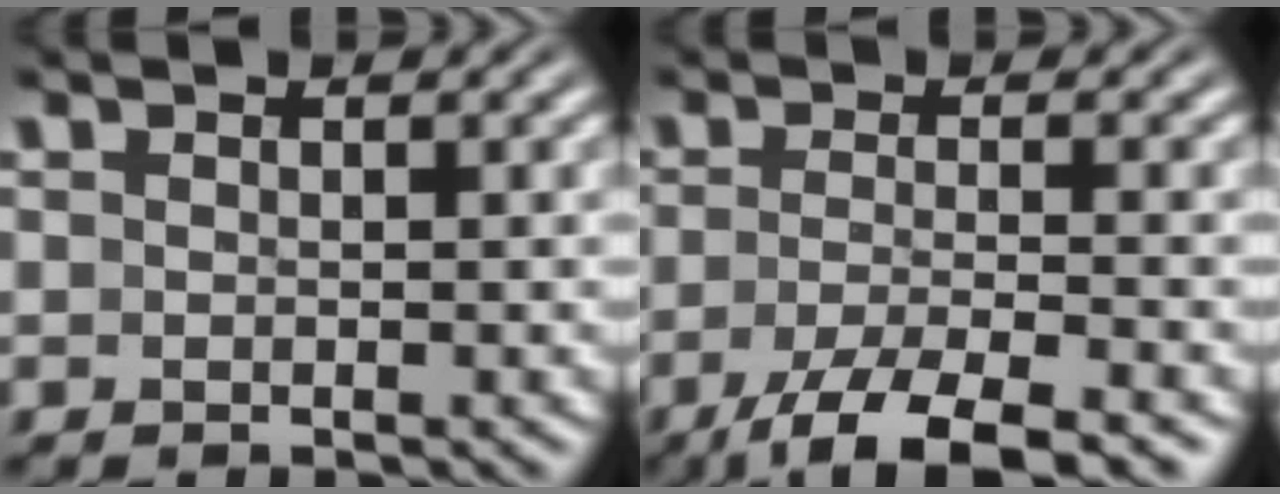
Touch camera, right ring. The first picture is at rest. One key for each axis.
{"total": 7.3, "fx": -5.4, "fy": 1.9, "fz": 4.5, "tx": -0.077, "ty": -0.030, "tz": -0.068}